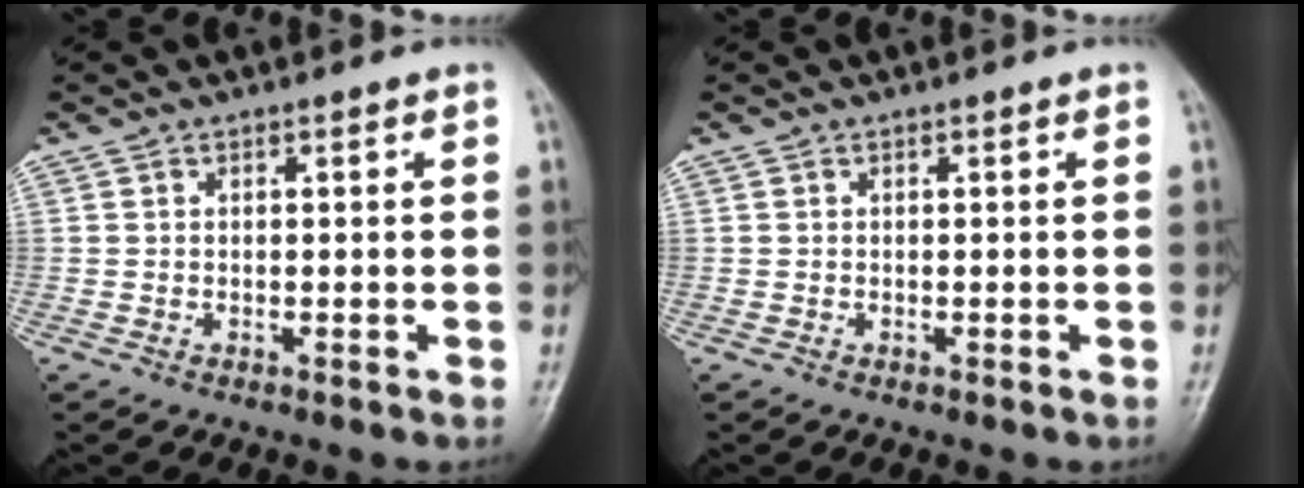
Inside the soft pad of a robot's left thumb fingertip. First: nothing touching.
{"total": 0.0}